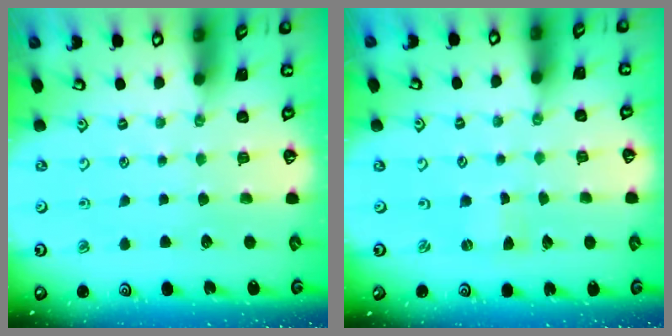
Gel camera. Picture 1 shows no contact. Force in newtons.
{"total": 0.0}